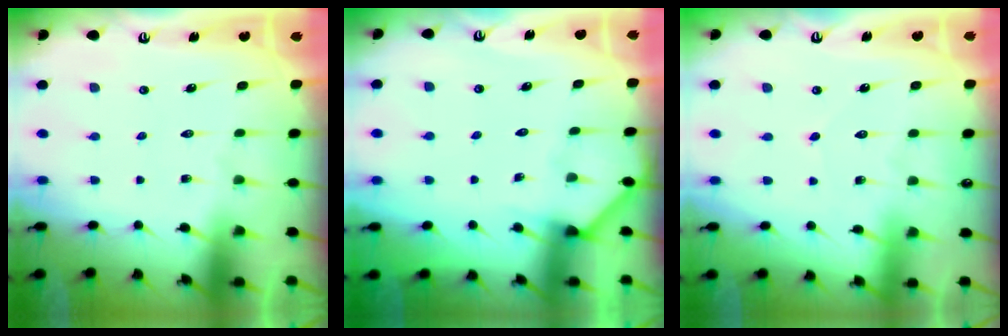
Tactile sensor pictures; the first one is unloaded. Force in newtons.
{"total": 3.0, "press": 3.0, "slide": 0.2}
{"total": 2.8, "press": 2.7, "slide": 0.4}